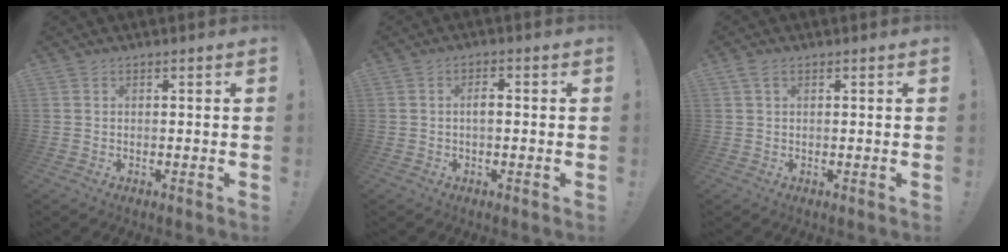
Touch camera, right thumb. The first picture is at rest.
{"total": 2.6, "force": [-0.3, 1.1, 2.3], "torque": [-0.035, 0.004, -0.008]}
{"total": 2.1, "force": [1.0, 1.0, 1.6], "torque": [-0.031, 0.003, 0.018]}